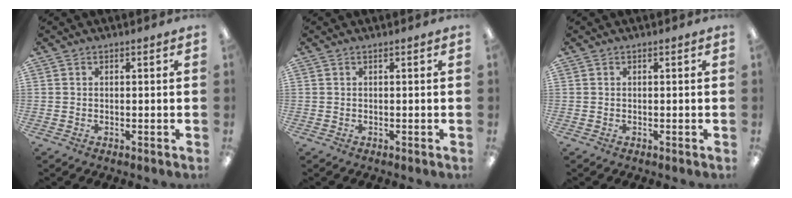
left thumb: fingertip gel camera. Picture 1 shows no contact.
{"total": 0.0}
{"total": 0.0}